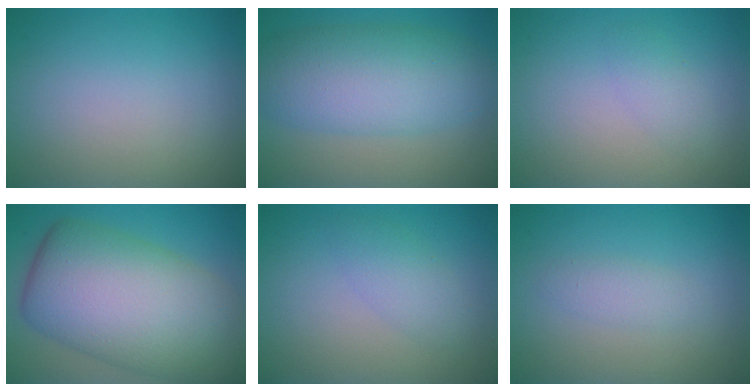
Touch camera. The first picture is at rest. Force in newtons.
{"total": 8.2, "press": 8.2, "slide": 0.3}
{"total": 1.5, "press": 1.5, "slide": 0.1}
{"total": 13.7, "press": 13.7, "slide": 0.5}
{"total": 2.2, "press": 2.2, "slide": 0.1}
{"total": 1.4, "press": 1.4, "slide": 0.0}